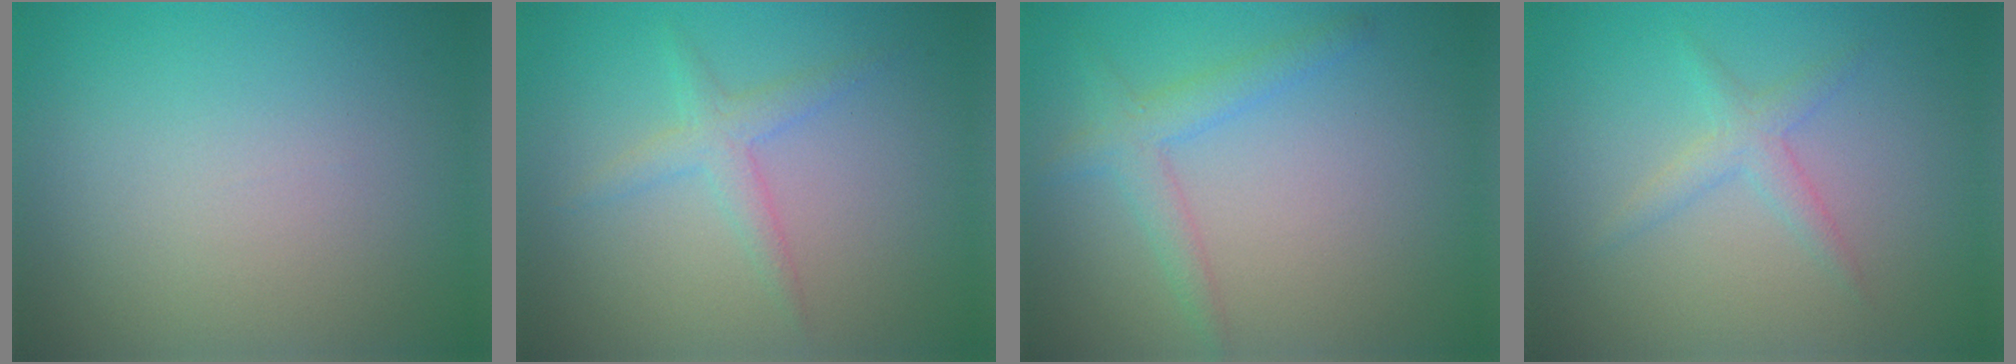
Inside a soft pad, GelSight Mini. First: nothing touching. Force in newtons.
{"total": 2.0, "press": 2.0, "slide": 0.1}
{"total": 2.5, "press": 2.5, "slide": 0.1}
{"total": 1.8, "press": 1.8, "slide": 0.1}